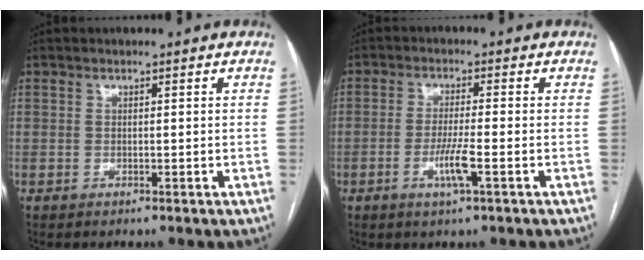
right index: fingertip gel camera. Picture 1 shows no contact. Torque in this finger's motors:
{"motor_torque": [1.16, -0.04, 0.59, 0.14]}